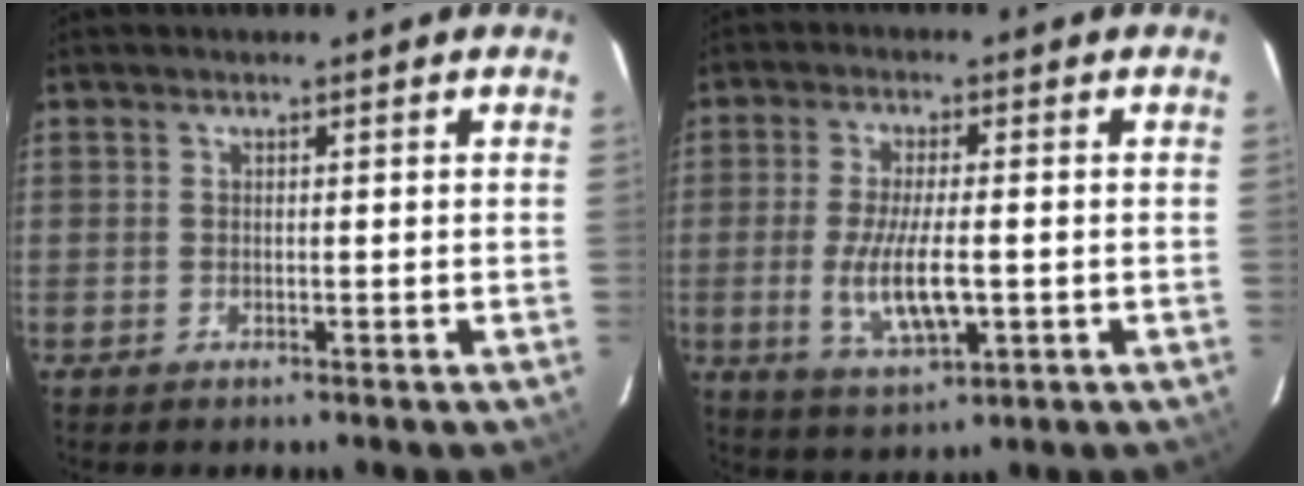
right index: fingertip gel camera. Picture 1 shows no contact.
{"total": 9.5, "force": [-1.9, 2.8, 8.9], "torque": [-0.176, -0.016, -0.029]}